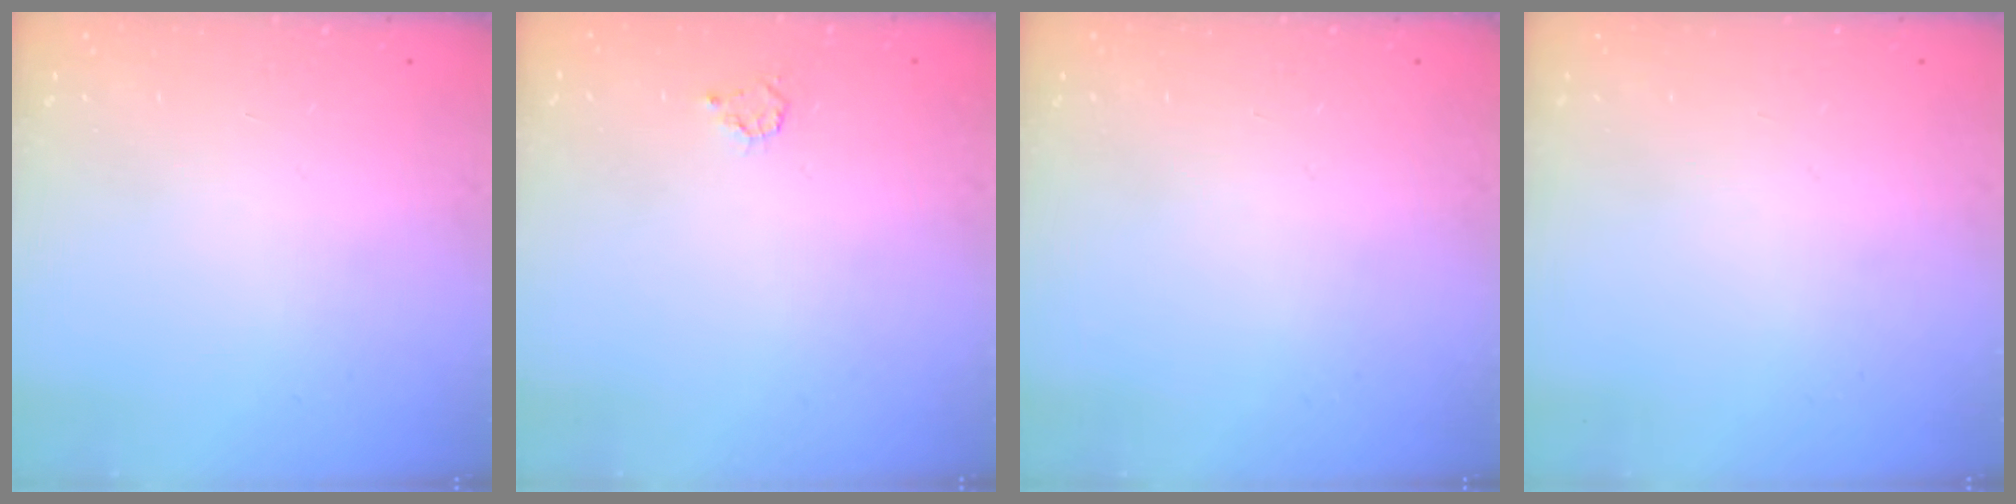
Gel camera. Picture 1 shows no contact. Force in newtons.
{"total": 2.9, "press": 2.9, "slide": 0.3}
{"total": 0.0}
{"total": 0.0}